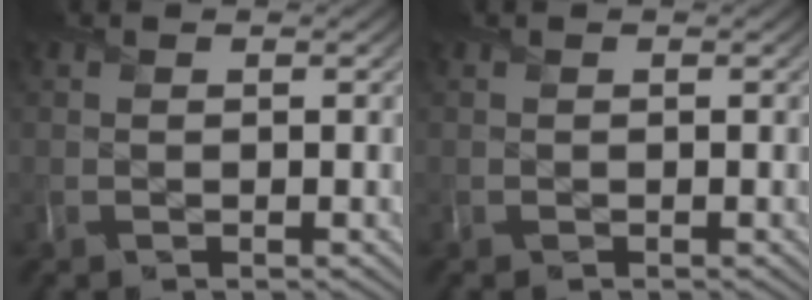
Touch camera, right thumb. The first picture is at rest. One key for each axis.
{"total": 0.0}